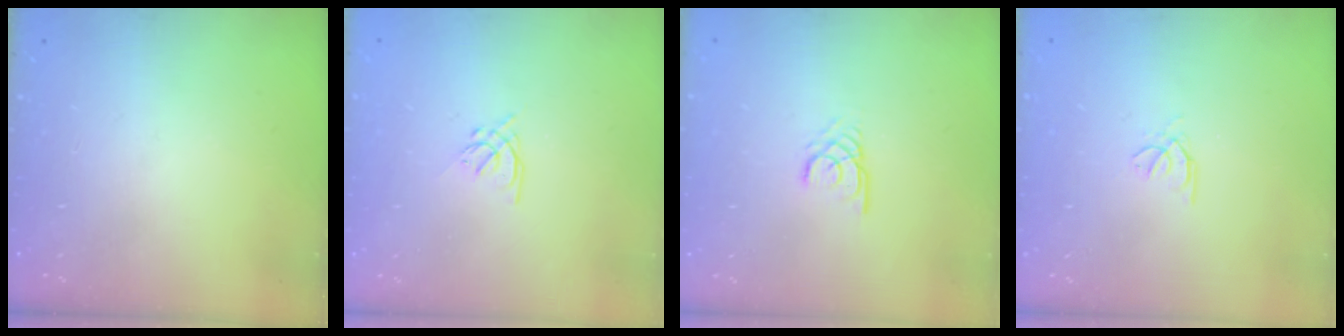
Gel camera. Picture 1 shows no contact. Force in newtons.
{"total": 1.3, "press": 1.1, "slide": 0.6}
{"total": 2.1, "press": 2.1, "slide": 0.0}
{"total": 0.6, "press": 0.4, "slide": 0.3}